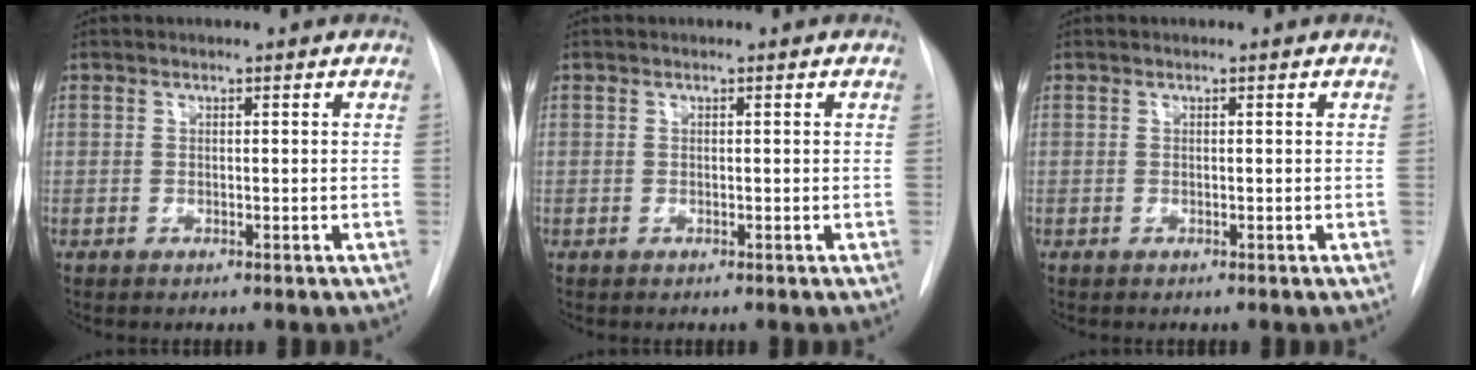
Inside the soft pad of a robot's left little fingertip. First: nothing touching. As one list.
[{"total": 0.0}, {"total": 0.0}]